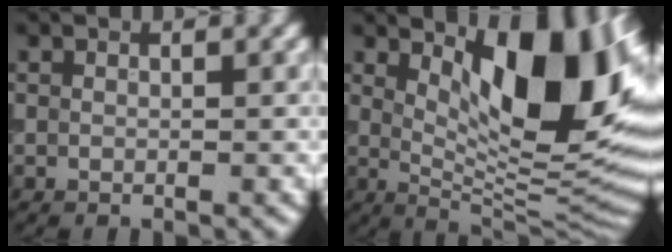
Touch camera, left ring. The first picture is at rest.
{"total": 13.2, "force": [4.1, 5.0, 11.5], "torque": [-0.150, -0.001, 0.069]}